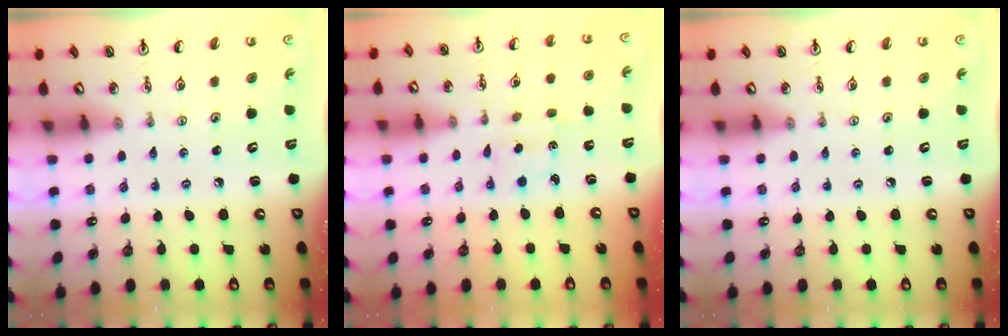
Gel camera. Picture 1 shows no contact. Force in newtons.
{"total": 1.8, "press": 1.7, "slide": 0.5}
{"total": 0.0}